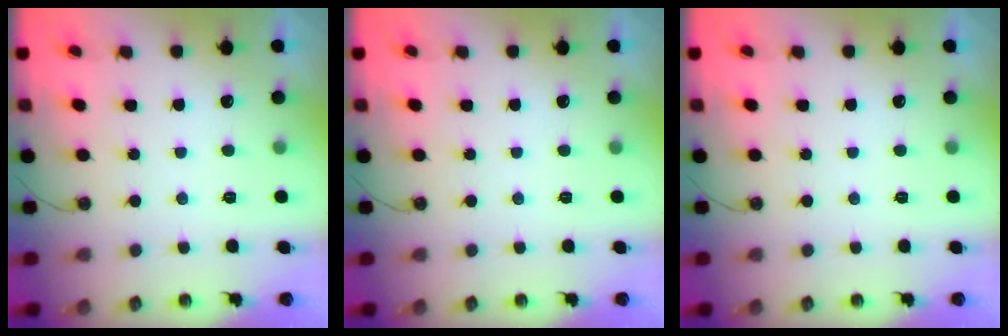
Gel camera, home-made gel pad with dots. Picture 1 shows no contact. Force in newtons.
{"total": 0.0}
{"total": 0.0}